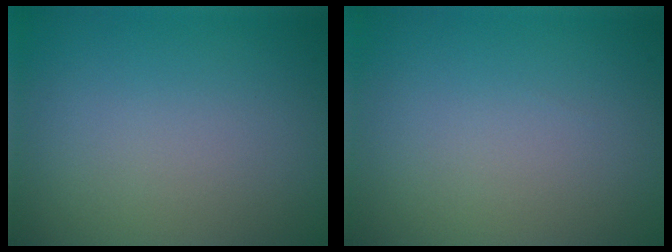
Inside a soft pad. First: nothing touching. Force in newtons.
{"total": 0.0}